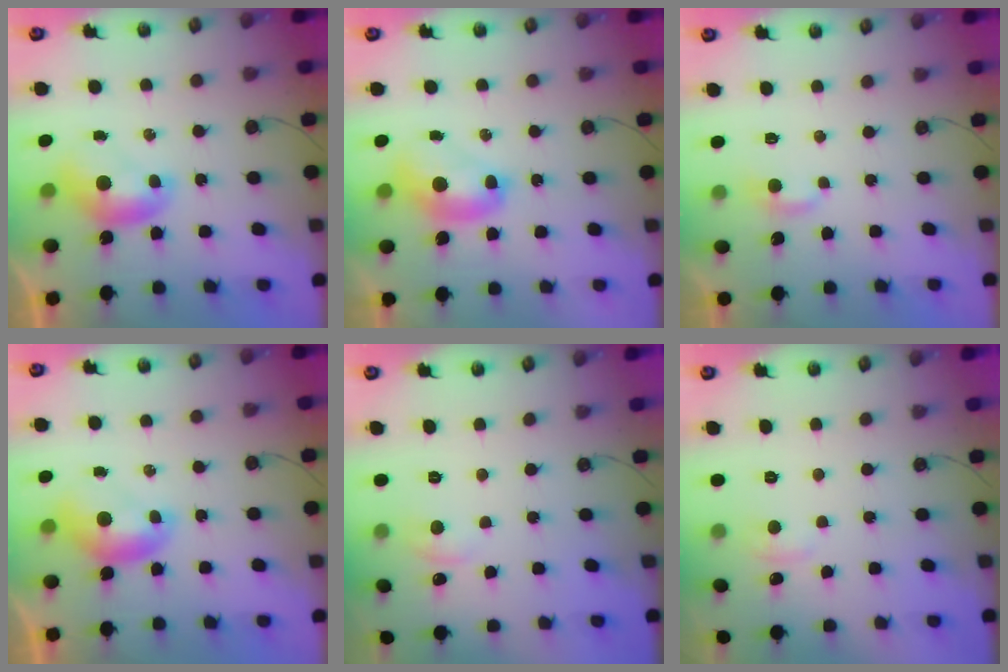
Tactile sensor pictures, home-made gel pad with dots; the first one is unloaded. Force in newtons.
{"total": 2.7, "press": 2.7, "slide": 0.1}
{"total": 3.6, "press": 3.6, "slide": 0.3}
{"total": 0.0}
{"total": 0.7, "press": 0.5, "slide": 0.6}
{"total": 3.0, "press": 3.0, "slide": 0.2}